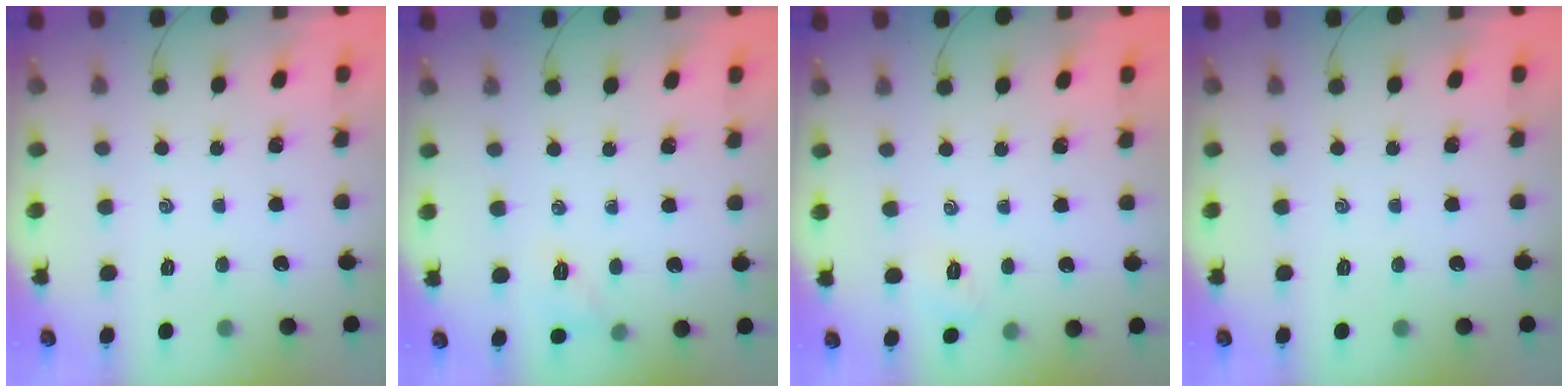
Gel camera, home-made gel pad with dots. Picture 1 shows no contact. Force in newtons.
{"total": 6.5, "press": 6.3, "slide": 1.4}
{"total": 2.6, "press": 2.4, "slide": 0.8}
{"total": 0.0}